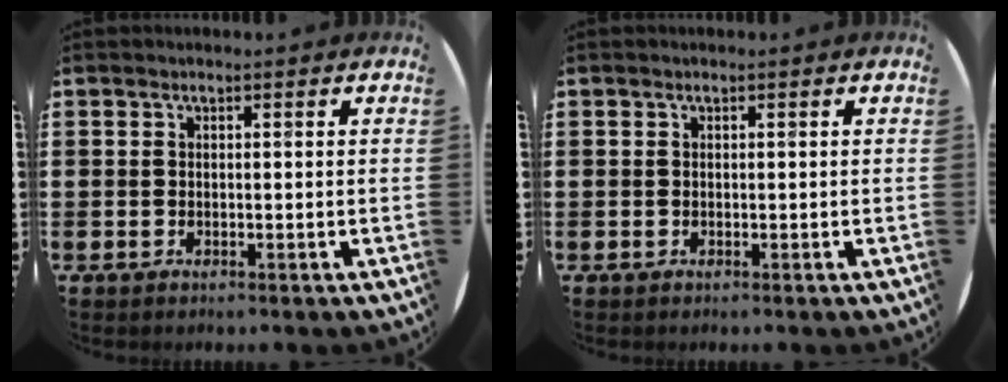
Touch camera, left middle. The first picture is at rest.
{"total": 0.0}